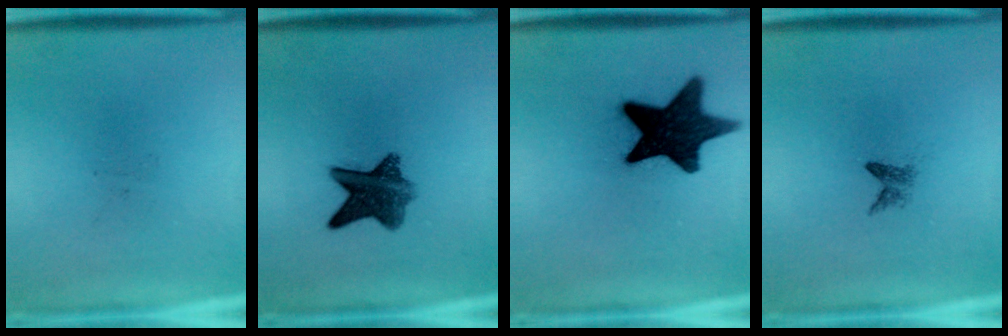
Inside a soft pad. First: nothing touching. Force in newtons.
{"total": 8.4}
{"total": 16.1}
{"total": 1.4}